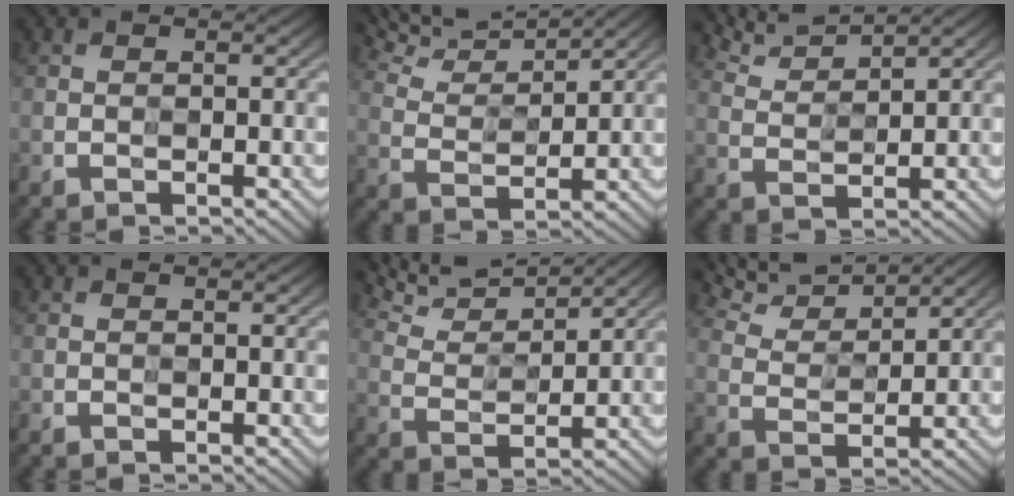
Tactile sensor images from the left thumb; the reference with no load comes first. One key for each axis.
{"total": 9.3, "fx": 8.5, "fy": 1.4, "fz": 3.5, "tx": -0.068, "ty": -0.003, "tz": 0.133}
{"total": 4.7, "fx": 4.6, "fy": 0.4, "fz": 0.9, "tx": -0.037, "ty": 0.007, "tz": 0.101}
{"total": 0.0}
{"total": 8.4, "fx": 7.8, "fy": 1.3, "fz": 2.8, "tx": -0.070, "ty": 0.005, "tz": 0.129}
{"total": 7.9, "fx": 7.4, "fy": 1.4, "fz": 2.5, "tx": -0.066, "ty": 0.007, "tz": 0.126}